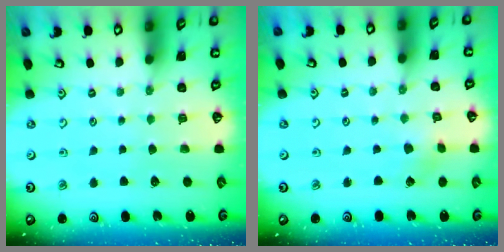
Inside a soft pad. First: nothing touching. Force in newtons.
{"total": 2.1, "press": 2.1, "slide": 0.2}